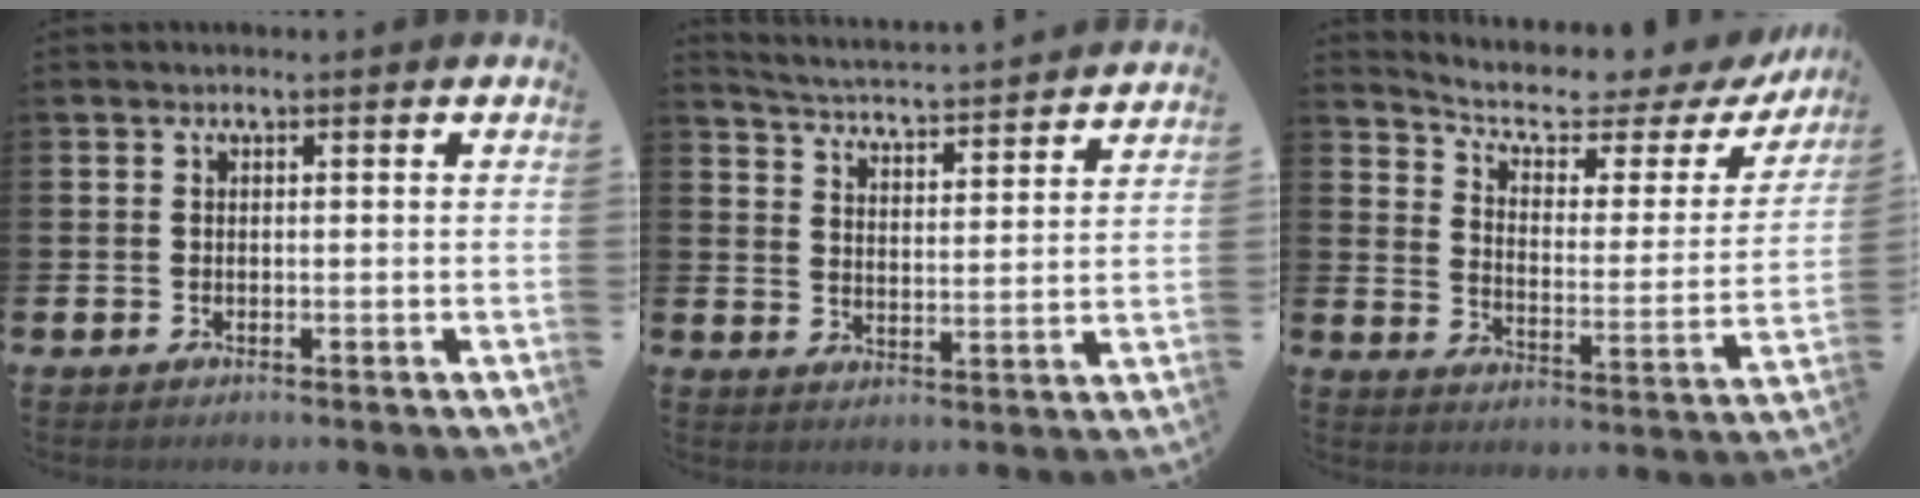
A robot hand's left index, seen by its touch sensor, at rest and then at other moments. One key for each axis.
{"total": 4.2, "fx": 4.2, "fy": -0.1, "fz": 0.6, "tx": -0.033, "ty": -0.041, "tz": 0.067}
{"total": 6.5, "fx": 5.4, "fy": 2.2, "fz": 2.8, "tx": -0.081, "ty": -0.041, "tz": 0.086}